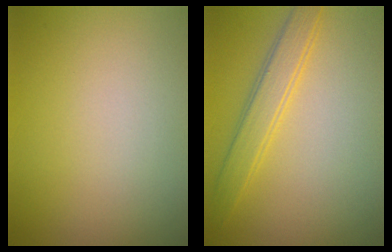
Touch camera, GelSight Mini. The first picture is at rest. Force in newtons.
{"total": 2.9, "press": 2.9, "slide": 0.0}